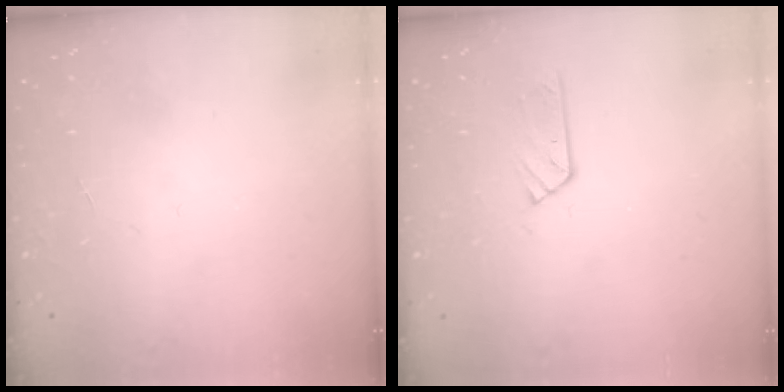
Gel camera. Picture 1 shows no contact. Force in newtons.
{"total": 3.9, "press": 3.9, "slide": 0.5}